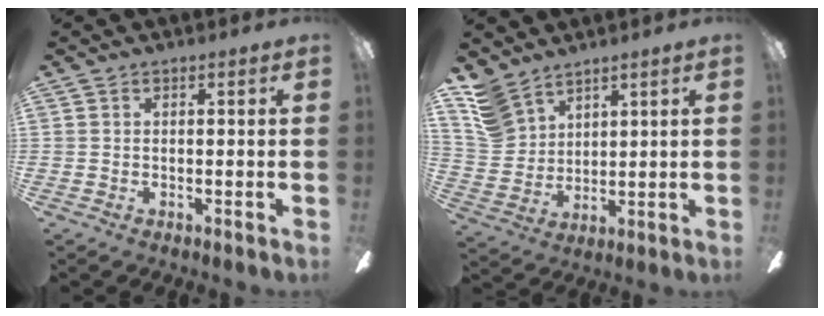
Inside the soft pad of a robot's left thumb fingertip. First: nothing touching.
{"total": 10.5, "force": [8.1, 5.9, 2.9], "torque": [-0.083, -0.028, 0.164]}